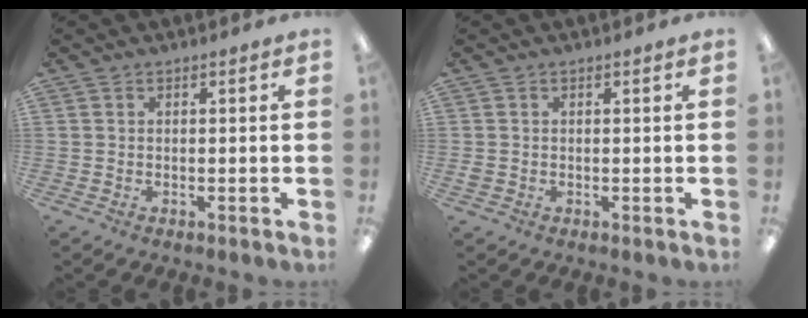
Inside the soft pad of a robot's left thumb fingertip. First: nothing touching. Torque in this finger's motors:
{"motor_torque": [0.08, 0.02, 0.29, -0.12, -0.02]}